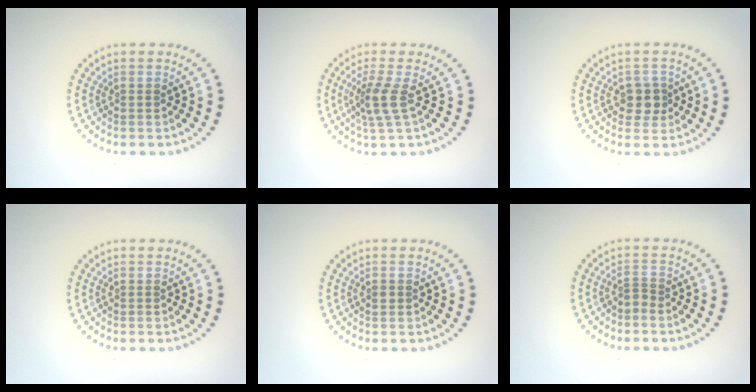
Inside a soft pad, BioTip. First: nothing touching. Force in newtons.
{"total": 2.6, "press": 2.0, "slide": 1.7}
{"total": 2.3, "press": 2.1, "slide": 0.8}
{"total": 0.0}
{"total": 0.9, "press": 0.9, "slide": 0.1}
{"total": 0.8, "press": 0.4, "slide": 0.6}